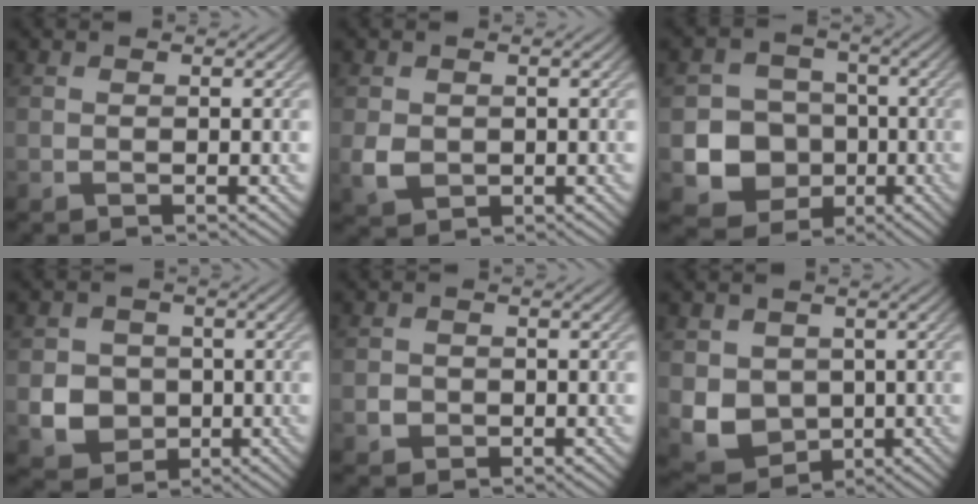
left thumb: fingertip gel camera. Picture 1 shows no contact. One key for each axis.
{"total": 3.0, "fx": 0.0, "fy": 2.6, "fz": 1.5, "tx": -0.039, "ty": -0.007, "tz": 0.003}
{"total": 8.3, "fx": -2.1, "fy": 7.4, "fz": 3.3, "tx": -0.072, "ty": -0.018, "tz": -0.060}
{"total": 5.6, "fx": -0.6, "fy": 5.2, "fz": 2.1, "tx": -0.053, "ty": -0.010, "tz": -0.026}
{"total": 1.6, "fx": -0.5, "fy": 1.4, "fz": 0.4, "tx": -0.002, "ty": -0.004, "tz": -0.012}
{"total": 6.7, "fx": 0.4, "fy": 5.9, "fz": 3.3, "tx": -0.104, "ty": -0.026, "tz": 0.009}